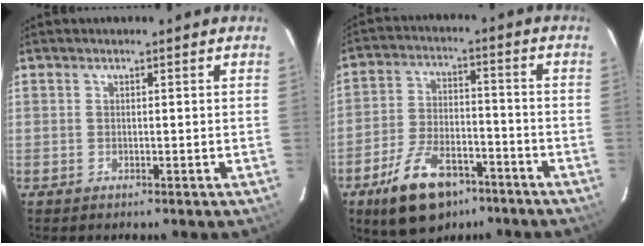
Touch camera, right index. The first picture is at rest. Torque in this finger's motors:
{"motor_torque": [0.47, -0.41, 0.50, 0.12]}